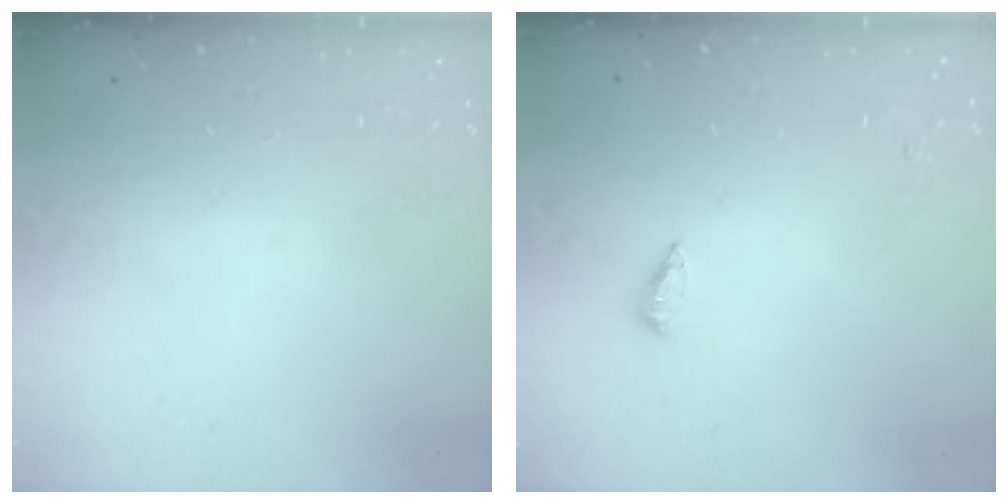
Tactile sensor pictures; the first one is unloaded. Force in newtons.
{"total": 3.2, "press": 3.1, "slide": 0.3}